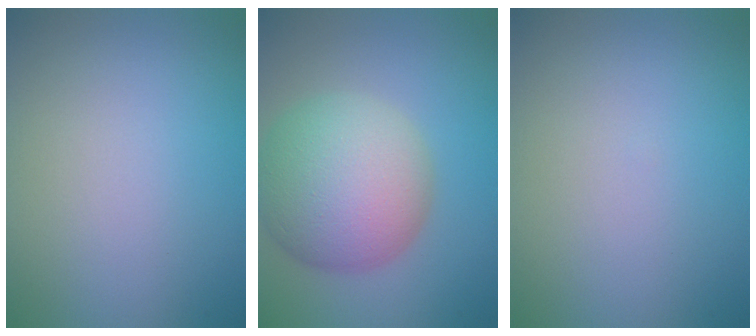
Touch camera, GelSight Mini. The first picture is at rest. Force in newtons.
{"total": 9.4, "press": 9.3, "slide": 0.2}
{"total": 0.0}